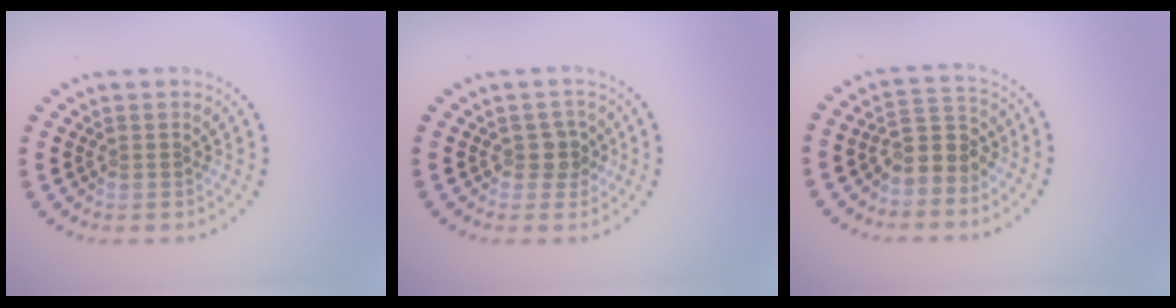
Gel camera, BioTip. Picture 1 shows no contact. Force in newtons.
{"total": 1.7, "press": 1.5, "slide": 0.8}
{"total": 3.1, "press": 2.8, "slide": 1.4}